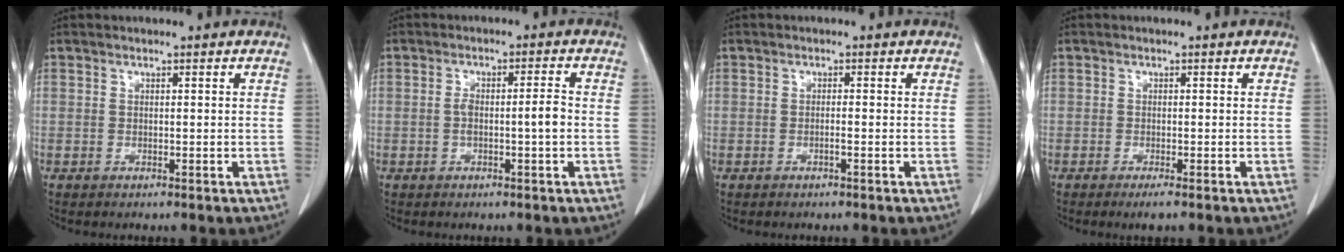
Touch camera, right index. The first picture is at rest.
{"total": 4.0, "force": [-0.7, 0.4, 3.9], "torque": [-0.075, 0.012, -0.009]}
{"total": 0.8, "force": [-0.4, -0.1, 0.7], "torque": [-0.011, 0.001, -0.007]}
{"total": 1.4, "force": [-1.0, 0.1, 1.0], "torque": [-0.018, -0.004, -0.016]}